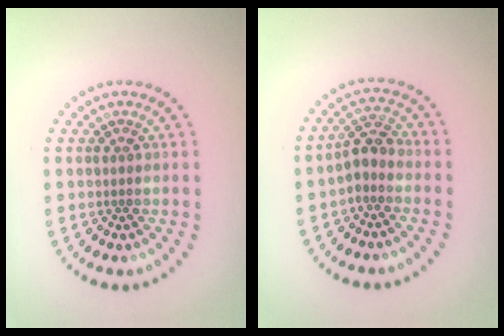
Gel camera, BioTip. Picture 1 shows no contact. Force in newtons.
{"total": 2.4, "press": 2.1, "slide": 1.2}